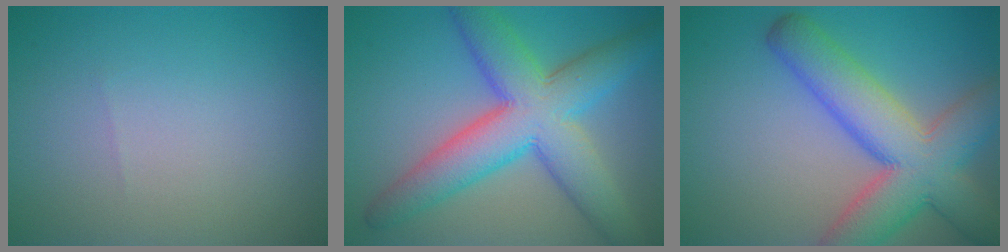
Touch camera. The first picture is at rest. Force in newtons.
{"total": 9.5, "press": 9.5, "slide": 0.2}
{"total": 9.6, "press": 9.6, "slide": 0.5}